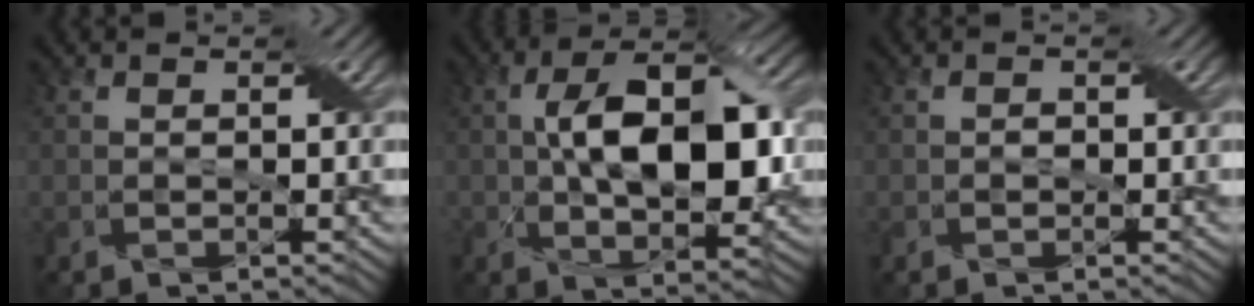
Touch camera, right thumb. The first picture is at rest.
{"total": 12.1, "force": [0.7, 6.2, 10.4], "torque": [-0.170, 0.003, 0.011]}
{"total": 0.6, "force": [-0.1, 0.5, 0.3], "torque": [-0.006, -0.001, -0.005]}